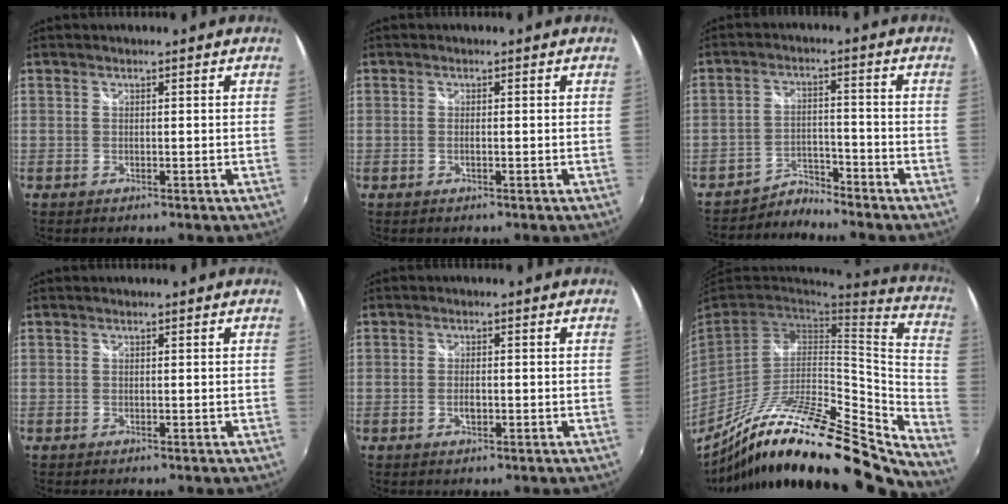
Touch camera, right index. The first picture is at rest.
{"total": 1.0, "force": [-0.2, 0.1, 1.0], "torque": [-0.020, 0.000, -0.005]}
{"total": 4.6, "force": [-4.5, 0.4, -0.9], "torque": [0.014, 0.017, -0.082]}
{"total": 0.0}
{"total": 2.2, "force": [-0.6, 1.1, 1.8], "torque": [-0.034, -0.002, -0.010]}
{"total": 26.4, "force": [-21.7, 3.8, 14.6], "torque": [-0.202, -0.040, -0.358]}